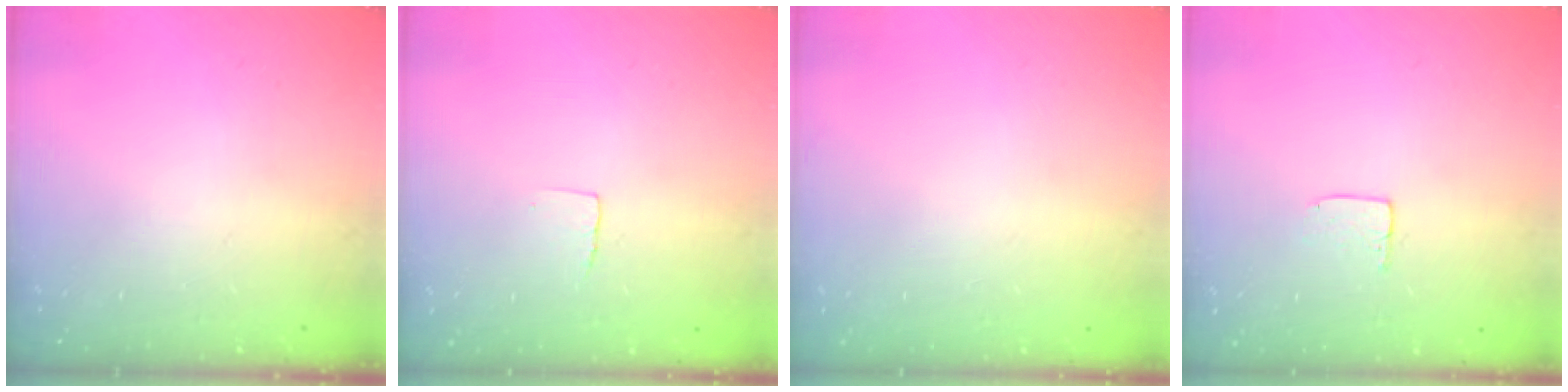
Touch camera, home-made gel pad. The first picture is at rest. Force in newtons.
{"total": 4.0, "press": 4.0, "slide": 0.2}
{"total": 0.5, "press": 0.5, "slide": 0.1}
{"total": 5.2, "press": 5.2, "slide": 0.4}